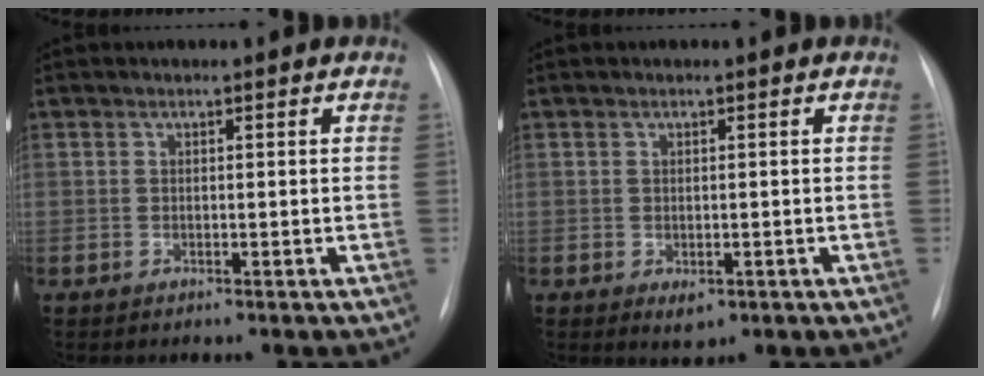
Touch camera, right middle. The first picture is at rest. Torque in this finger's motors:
{"motor_torque": [-0.07, -0.04, 0.17, 0.03]}